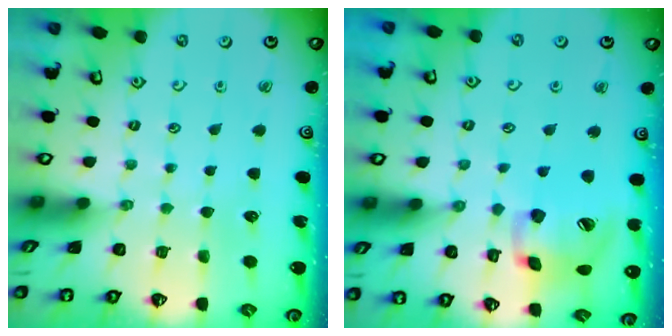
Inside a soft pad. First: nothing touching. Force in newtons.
{"total": 15.8, "press": 15.6, "slide": 2.5}